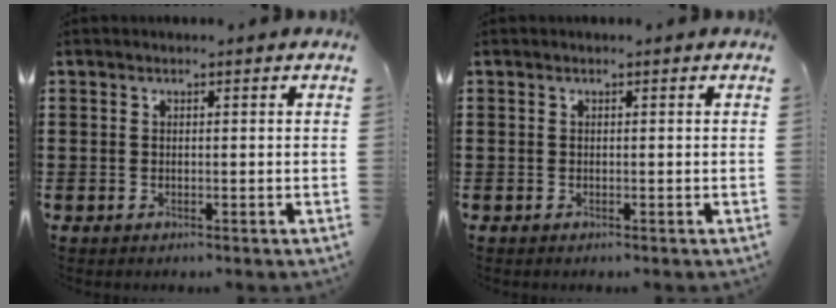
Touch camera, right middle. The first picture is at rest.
{"total": 0.0}